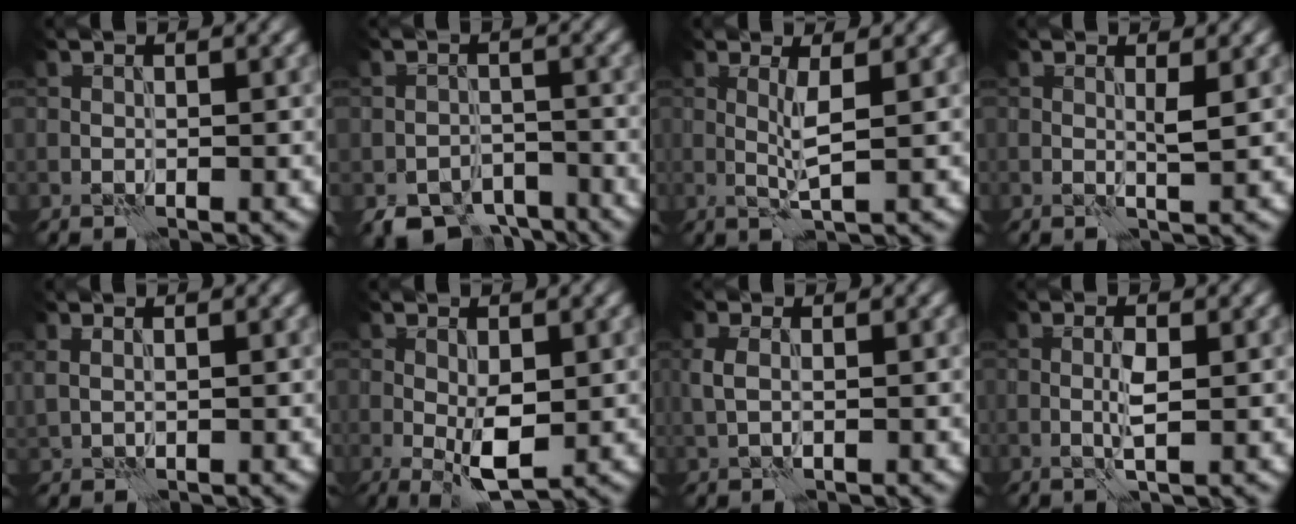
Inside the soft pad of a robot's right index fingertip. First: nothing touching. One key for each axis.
{"total": 5.1, "fx": -3.7, "fy": 2.7, "fz": 2.1, "tx": -0.021, "ty": -0.012, "tz": -0.061}
{"total": 2.3, "fx": 0.4, "fy": 0.1, "fz": 2.2, "tx": -0.050, "ty": -0.002, "tz": 0.008}
{"total": 1.1, "fx": 0.4, "fy": -0.1, "fz": 1.0, "tx": -0.022, "ty": 0.000, "tz": 0.005}
{"total": 0.9, "fx": 0.5, "fy": 0.4, "fz": 0.7, "tx": -0.019, "ty": 0.000, "tz": 0.014}
{"total": 3.8, "fx": -0.3, "fy": 1.4, "fz": 3.6, "tx": -0.067, "ty": -0.006, "tz": -0.003}
{"total": 1.6, "fx": 0.3, "fy": 0.8, "fz": 1.3, "tx": -0.032, "ty": 0.003, "tz": 0.005}
{"total": 1.9, "fx": 0.0, "fy": 0.2, "fz": 1.8, "tx": -0.038, "ty": 0.004, "tz": -0.003}